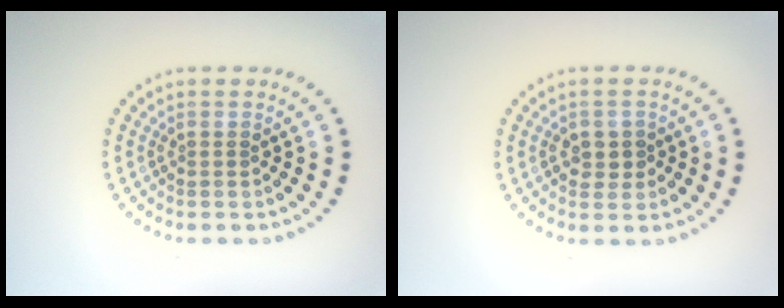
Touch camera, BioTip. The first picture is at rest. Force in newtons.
{"total": 1.7, "press": 1.6, "slide": 0.2}